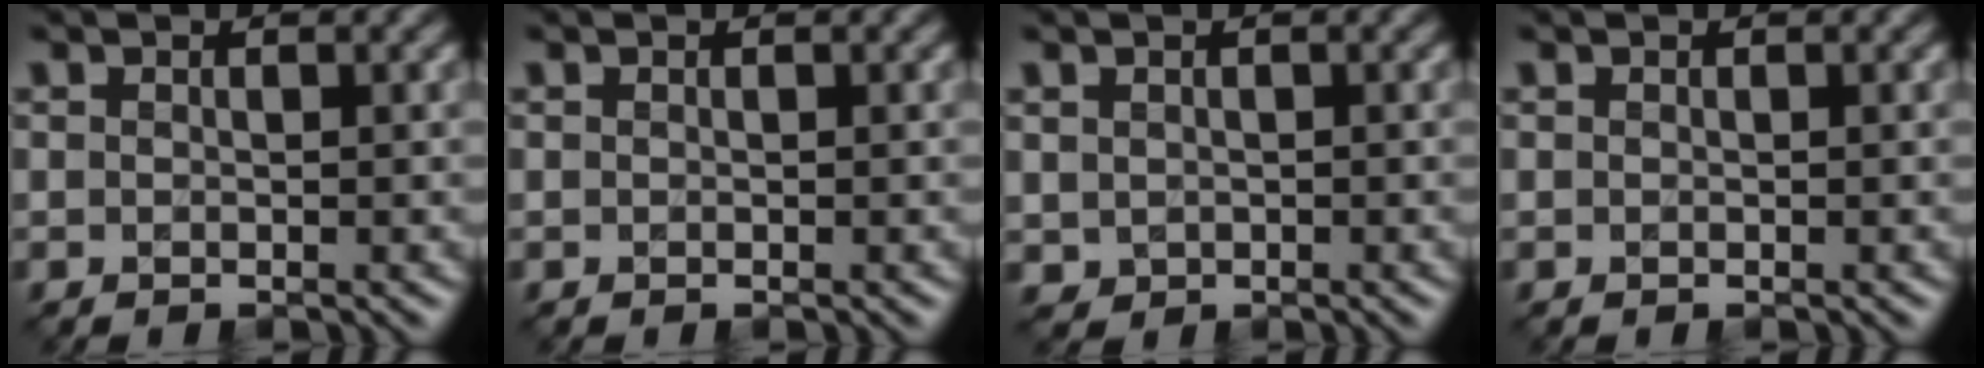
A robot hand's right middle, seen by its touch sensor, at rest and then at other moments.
{"total": 0.0}
{"total": 0.9, "force": [0.1, 0.8, 0.2], "torque": [-0.004, -0.005, 0.006]}
{"total": 0.0}